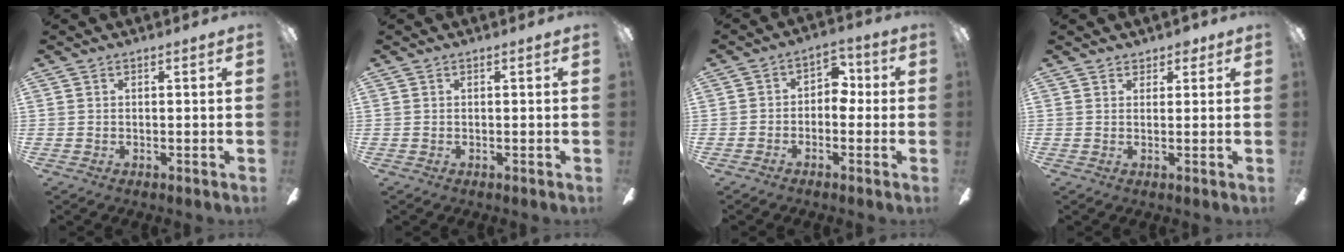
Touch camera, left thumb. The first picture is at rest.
{"total": 0.0}
{"total": 5.2, "force": [-1.2, 4.1, 2.9], "torque": [-0.038, 0.017, -0.025]}
{"total": 2.2, "force": [1.5, 1.6, 0.6], "torque": [0.002, -0.001, 0.025]}